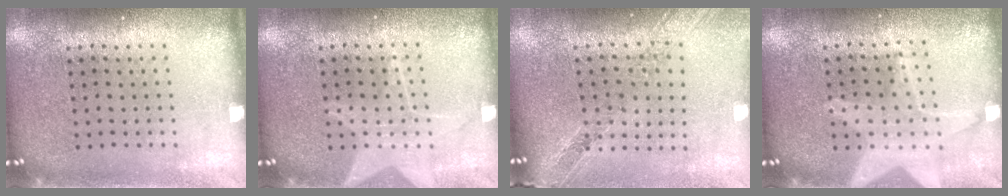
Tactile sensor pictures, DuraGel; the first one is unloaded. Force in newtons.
{"total": 1.9, "press": 1.9, "slide": 0.2}
{"total": 1.1, "press": 1.1, "slide": 0.2}
{"total": 1.9, "press": 1.7, "slide": 0.9}